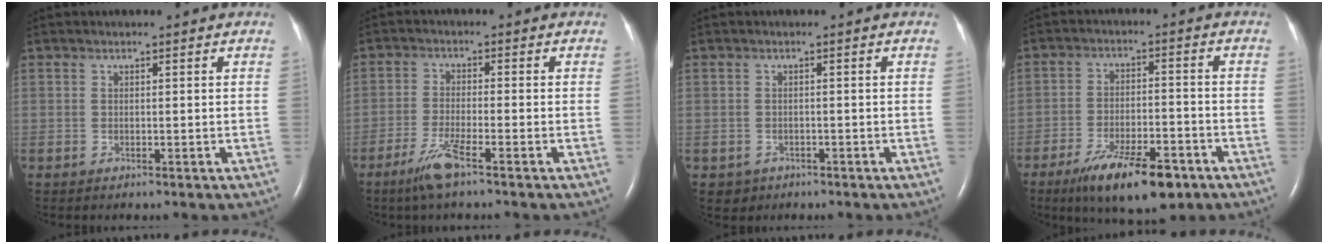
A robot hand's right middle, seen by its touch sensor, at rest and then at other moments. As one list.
[{"total": 5.1, "force": [-3.3, 0.0, 3.8], "torque": [-0.085, -0.011, -0.069]}, {"total": 1.8, "force": [-0.9, 1.6, 0.0], "torque": [-0.001, 0.007, -0.007]}, {"total": 12.1, "force": [-7.8, 3.4, 8.6], "torque": [-0.145, -0.015, -0.124]}]